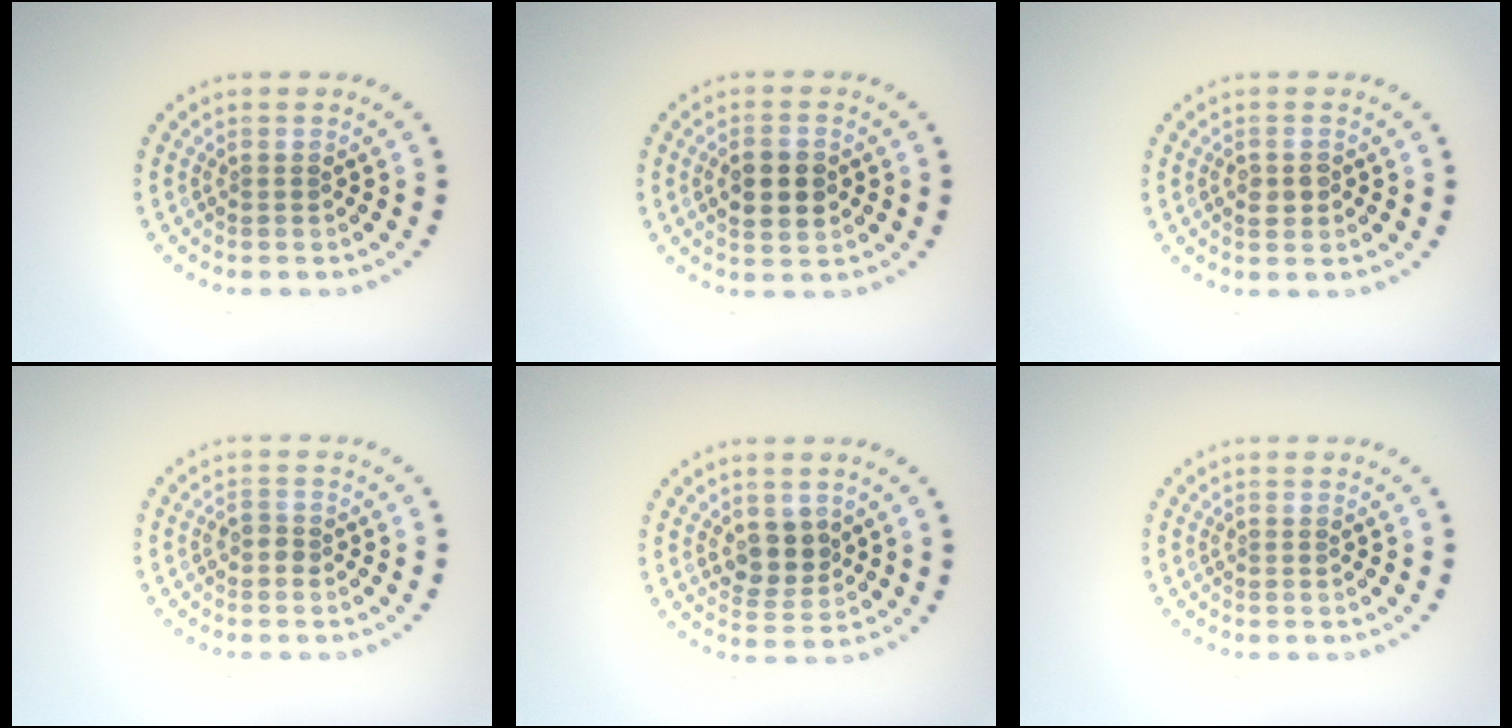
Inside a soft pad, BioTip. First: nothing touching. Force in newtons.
{"total": 3.8, "press": 3.8, "slide": 0.1}
{"total": 1.5, "press": 1.4, "slide": 0.5}
{"total": 1.1, "press": 0.9, "slide": 0.5}
{"total": 2.7, "press": 2.5, "slide": 1.2}
{"total": 0.0}